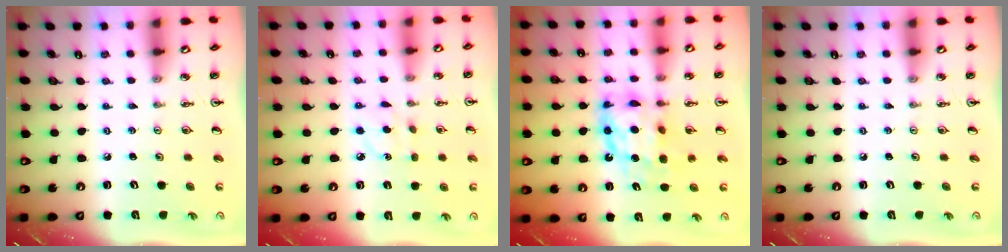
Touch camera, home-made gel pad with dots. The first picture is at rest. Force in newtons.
{"total": 6.0, "press": 6.0, "slide": 0.6}
{"total": 11.5, "press": 11.5, "slide": 1.2}
{"total": 0.0}